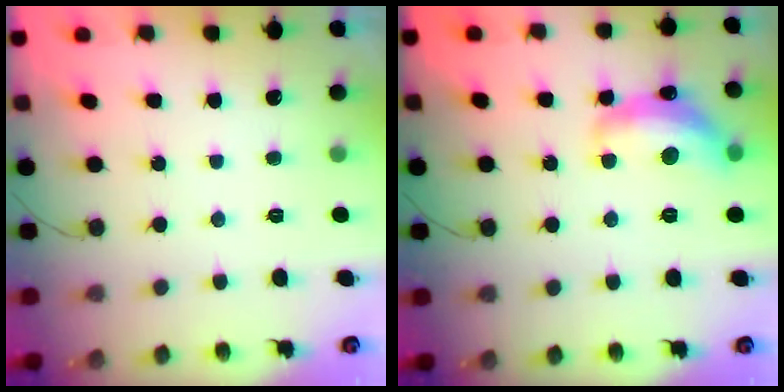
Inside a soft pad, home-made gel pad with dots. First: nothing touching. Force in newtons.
{"total": 14.2, "press": 14.1, "slide": 1.0}